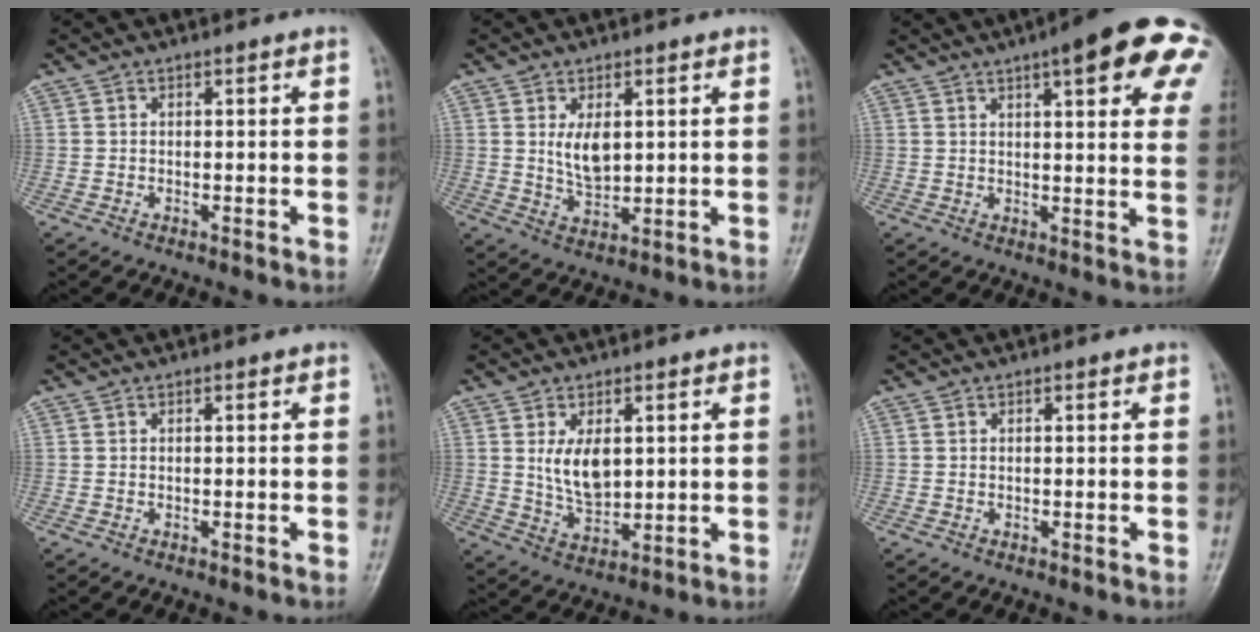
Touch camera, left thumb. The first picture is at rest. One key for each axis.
{"total": 5.8, "fx": 1.5, "fy": 3.3, "fz": 4.5, "tx": -0.064, "ty": -0.017, "tz": 0.034}
{"total": 19.7, "fx": 9.3, "fy": 5.1, "fz": 16.5, "tx": -0.197, "ty": -0.008, "tz": 0.105}
{"total": 0.0}
{"total": 7.6, "fx": 1.7, "fy": 4.5, "fz": 5.9, "tx": -0.087, "ty": -0.017, "tz": 0.042}
{"total": 0.0}